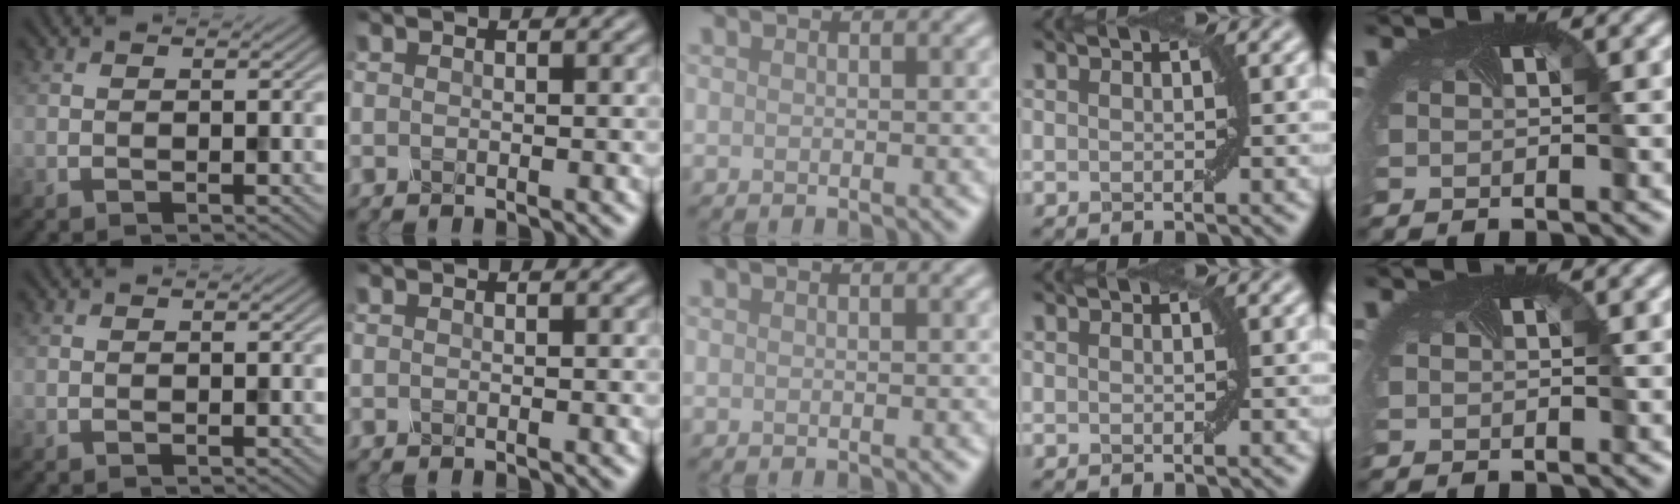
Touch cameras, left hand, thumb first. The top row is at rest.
{}